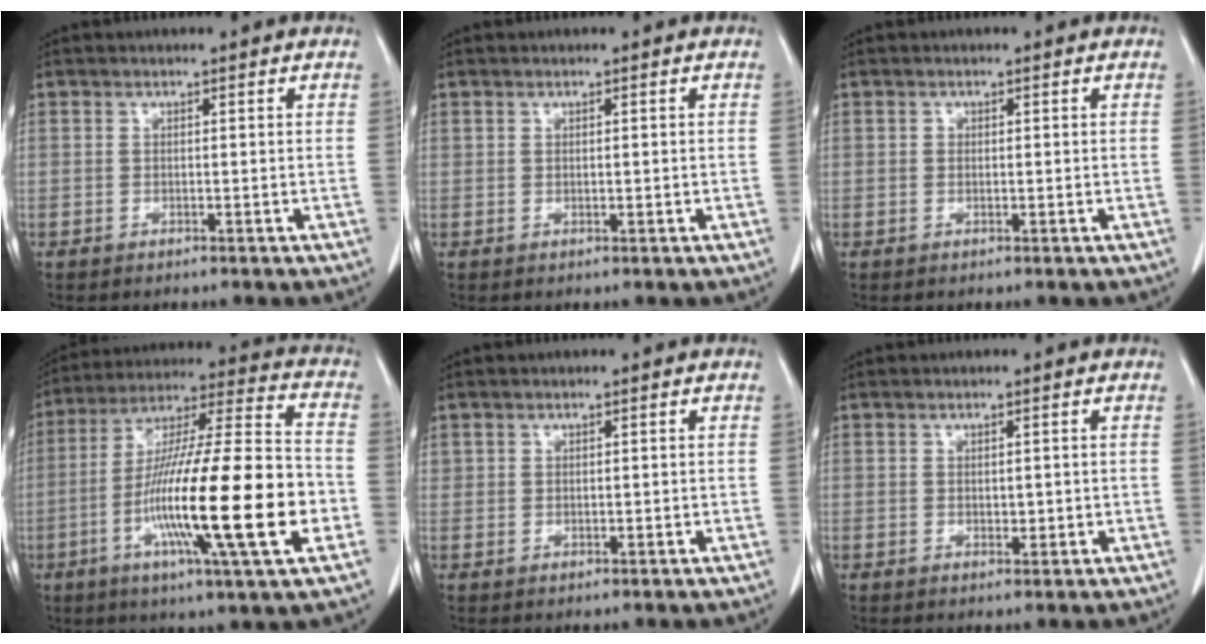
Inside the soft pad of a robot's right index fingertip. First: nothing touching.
{"total": 0.9, "force": [0.0, 0.6, 0.7], "torque": [-0.018, 0.001, 0.004]}
{"total": 0.7, "force": [0.0, 0.6, 0.4], "torque": [-0.009, 0.003, 0.000]}
{"total": 25.1, "force": [-6.4, 1.9, 24.2], "torque": [-0.411, -0.019, -0.114]}
{"total": 1.9, "force": [0.3, 1.6, 1.1], "torque": [-0.030, 0.011, 0.013]}
{"total": 2.2, "force": [-0.1, 1.4, 1.7], "torque": [-0.031, 0.002, 0.007]}